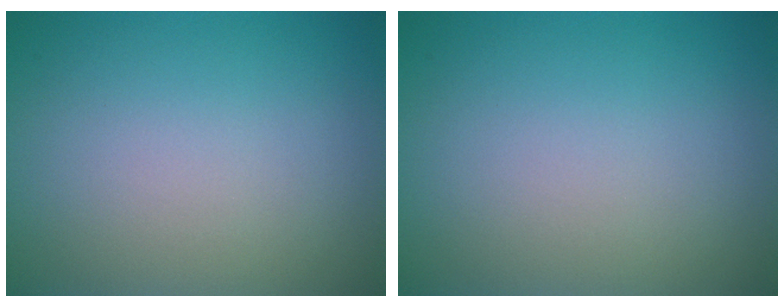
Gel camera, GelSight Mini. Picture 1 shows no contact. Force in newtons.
{"total": 0.0}